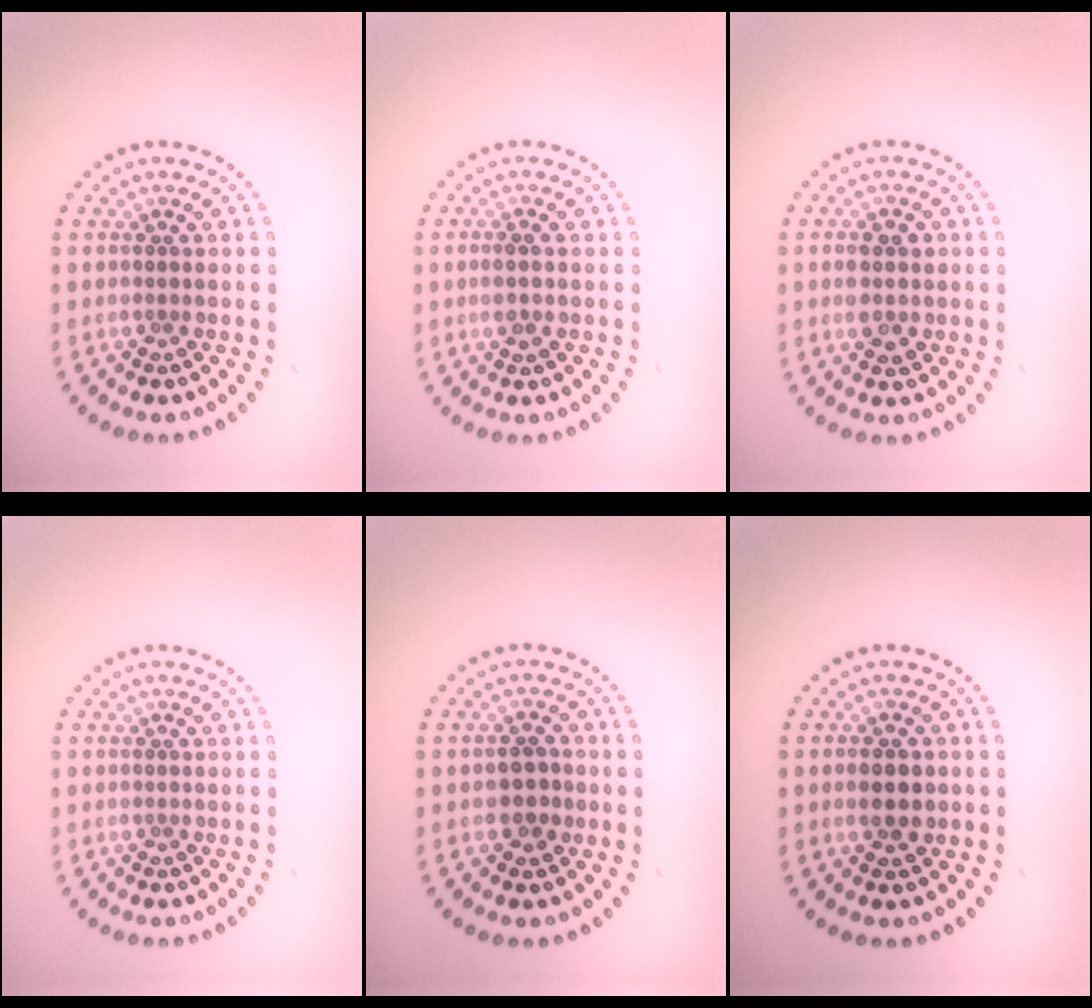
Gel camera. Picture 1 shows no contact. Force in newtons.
{"total": 1.5, "press": 1.3, "slide": 0.8}
{"total": 2.8, "press": 2.8, "slide": 0.1}
{"total": 0.0}
{"total": 1.4, "press": 1.3, "slide": 0.5}
{"total": 2.4, "press": 2.4, "slide": 0.2}